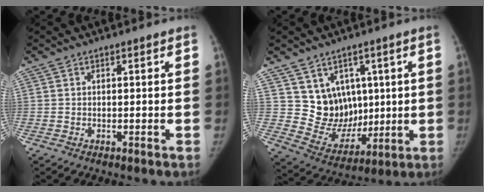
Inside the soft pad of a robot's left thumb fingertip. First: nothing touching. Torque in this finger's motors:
{"motor_torque": [-0.02, -0.03, 0.34, -0.18, 0.02]}